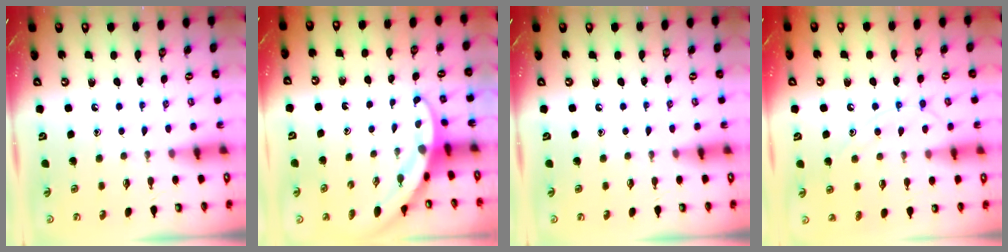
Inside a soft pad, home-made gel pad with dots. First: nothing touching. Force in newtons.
{"total": 3.9, "press": 3.9, "slide": 0.1}
{"total": 0.0}
{"total": 11.6, "press": 11.6, "slide": 1.0}